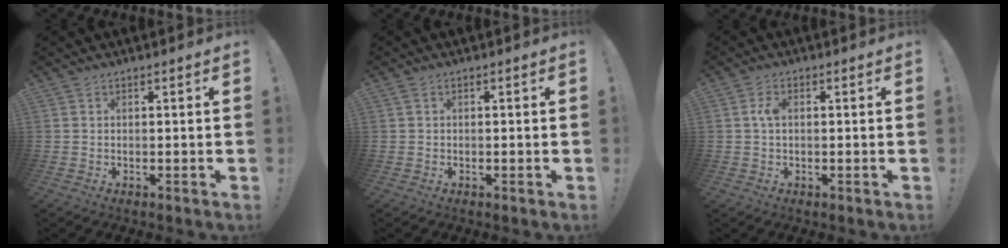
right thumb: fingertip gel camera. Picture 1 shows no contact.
{"total": 1.0, "force": [-0.2, 0.6, 0.8], "torque": [-0.016, 0.002, -0.003]}
{"total": 2.8, "force": [0.3, 1.7, 2.2], "torque": [-0.046, 0.008, 0.004]}